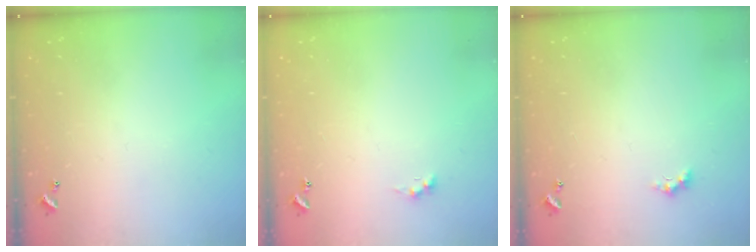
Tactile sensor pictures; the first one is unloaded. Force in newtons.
{"total": 0.8, "press": 0.7, "slide": 0.4}
{"total": 1.1, "press": 1.1, "slide": 0.4}